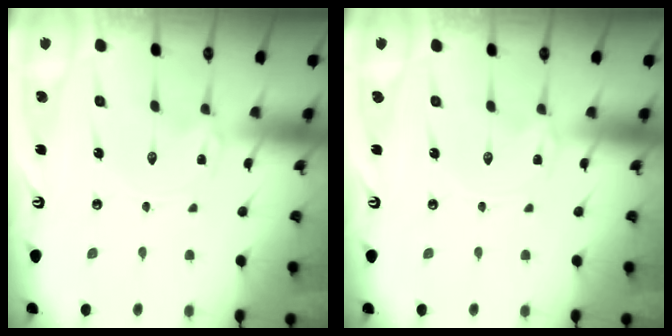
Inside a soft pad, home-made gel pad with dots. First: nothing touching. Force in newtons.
{"total": 0.0}